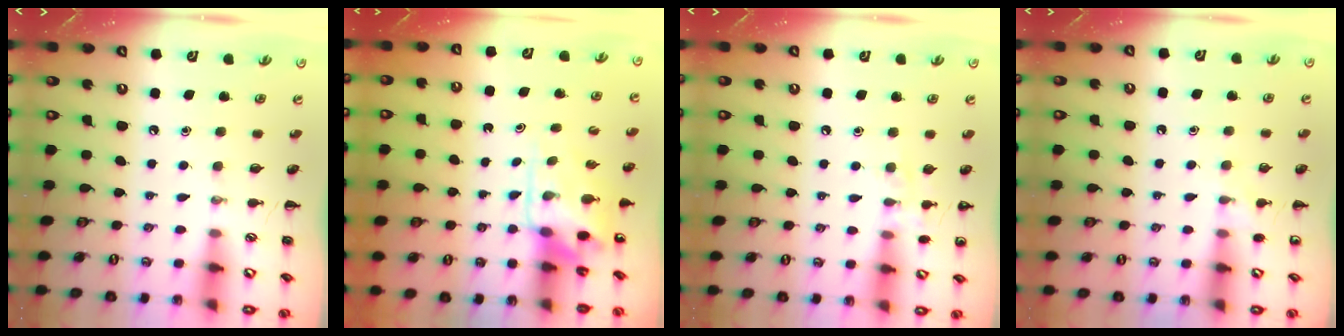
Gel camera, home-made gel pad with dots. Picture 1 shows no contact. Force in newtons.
{"total": 4.3, "press": 4.2, "slide": 1.0}
{"total": 6.8, "press": 6.6, "slide": 1.9}
{"total": 4.7, "press": 4.5, "slide": 1.6}